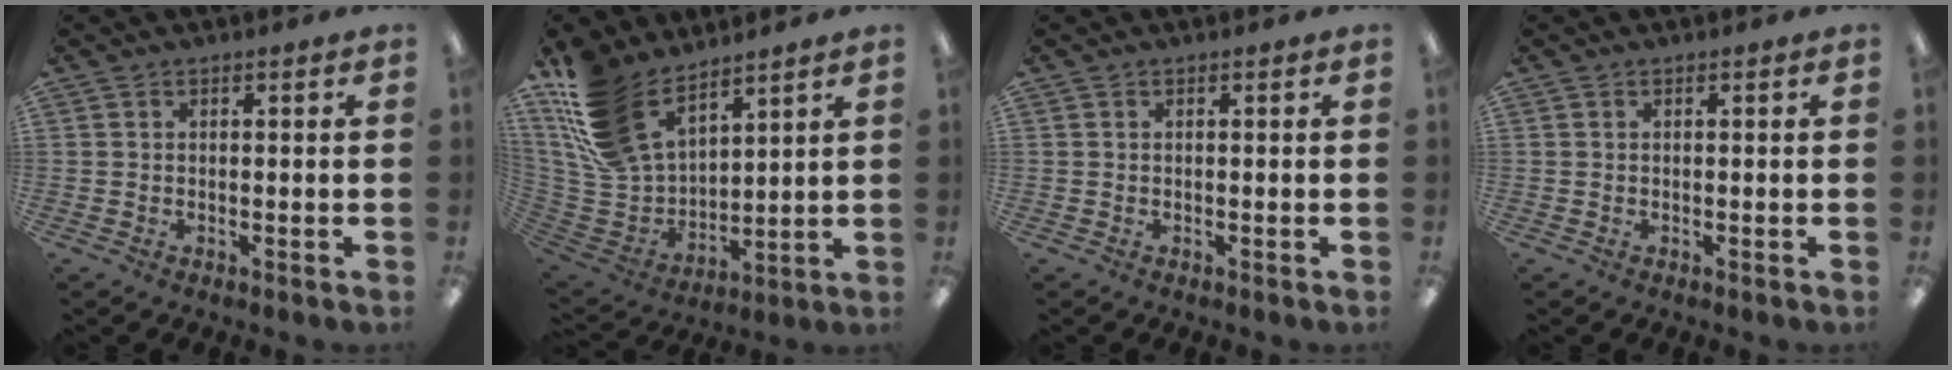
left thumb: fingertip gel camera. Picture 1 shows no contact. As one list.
[{"total": 18.1, "force": [12.8, 9.7, 8.4], "torque": [-0.210, -0.073, 0.243]}, {"total": 0.0}, {"total": 0.0}]